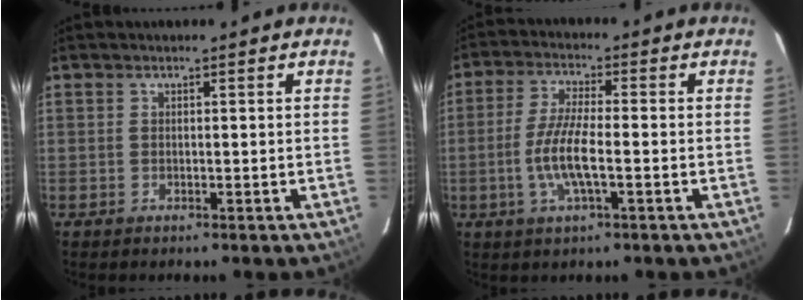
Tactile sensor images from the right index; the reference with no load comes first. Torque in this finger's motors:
{"motor_torque": [1.37, -0.50, 0.74, 0.20]}